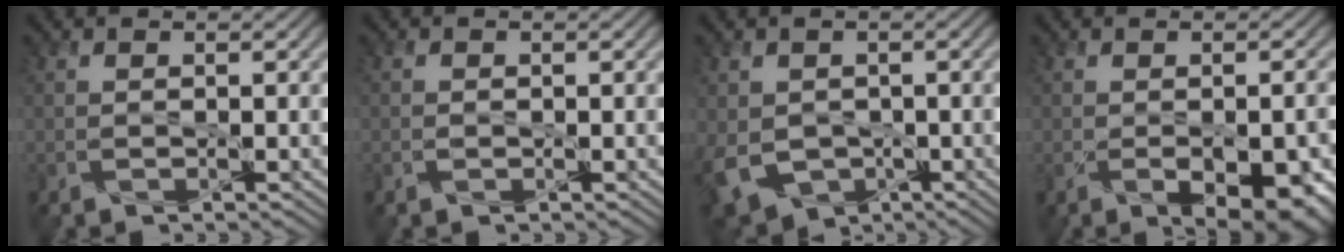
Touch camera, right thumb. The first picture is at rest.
{"total": 0.6, "force": [-0.1, 0.5, 0.3], "torque": [-0.005, -0.003, -0.004]}
{"total": 8.0, "force": [-1.9, 6.3, 4.5], "torque": [-0.123, -0.029, -0.030]}
{"total": 7.2, "force": [-2.4, 3.5, 5.7], "torque": [-0.080, -0.025, -0.008]}